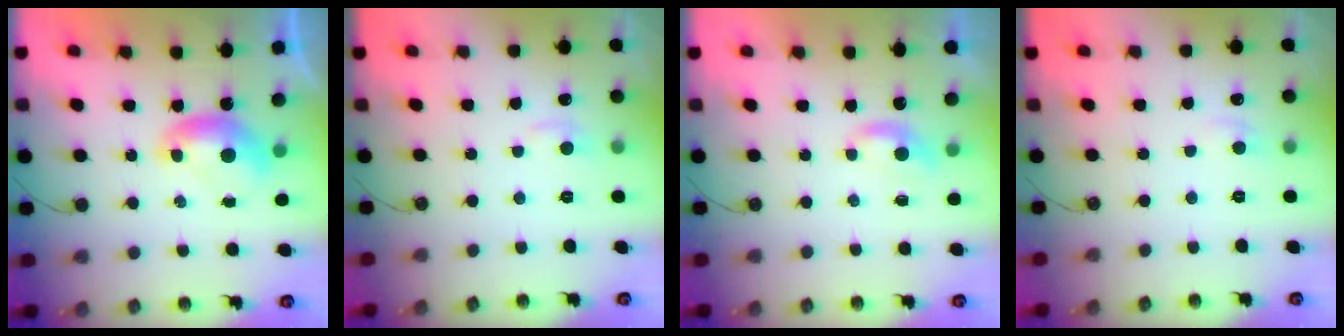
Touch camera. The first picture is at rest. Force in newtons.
{"total": 1.3, "press": 1.1, "slide": 0.7}
{"total": 1.2, "press": 1.2, "slide": 0.4}
{"total": 0.7, "press": 0.1, "slide": 0.7}